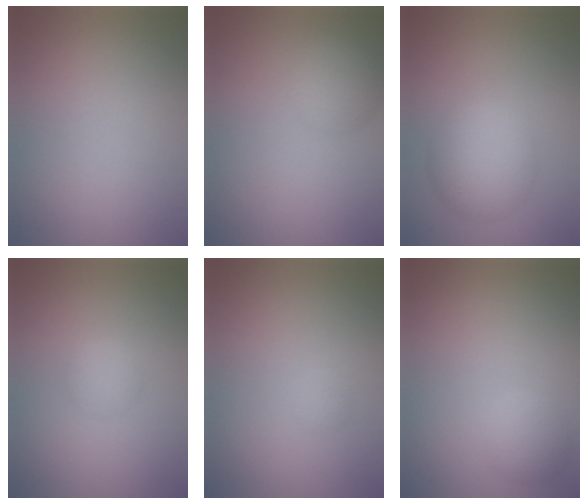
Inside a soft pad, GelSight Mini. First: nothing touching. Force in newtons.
{"total": 3.7, "press": 3.6, "slide": 0.2}
{"total": 5.4, "press": 5.4, "slide": 0.0}
{"total": 1.6, "press": 1.6, "slide": 0.0}
{"total": 0.7, "press": 0.7, "slide": 0.0}
{"total": 2.3, "press": 2.3, "slide": 0.2}